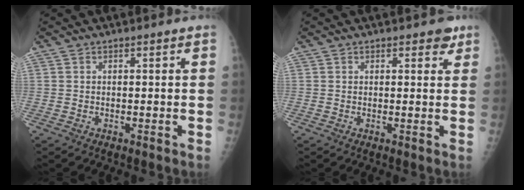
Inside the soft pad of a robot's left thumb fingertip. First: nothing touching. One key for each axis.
{"total": 2.1, "fx": 1.4, "fy": 1.2, "fz": 1.0, "tx": 0.006, "ty": -0.004, "tz": 0.012}